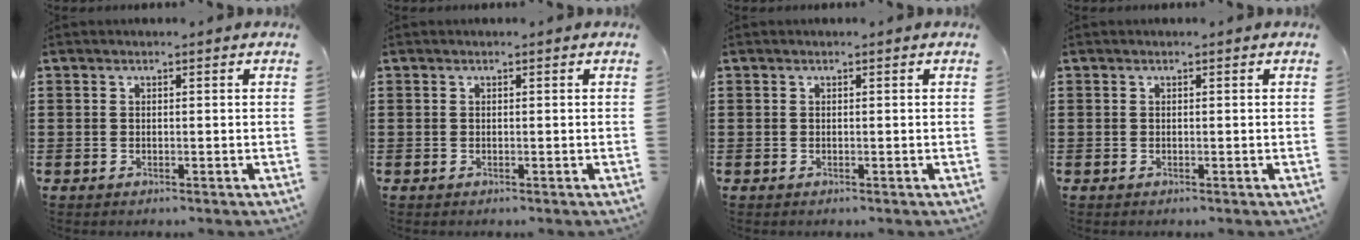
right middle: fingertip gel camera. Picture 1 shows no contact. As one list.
[{"total": 0.0}, {"total": 0.0}, {"total": 0.0}]